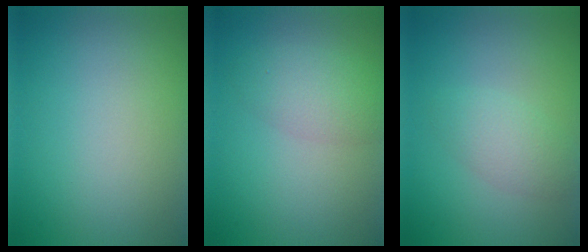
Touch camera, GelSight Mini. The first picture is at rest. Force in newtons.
{"total": 2.9, "press": 2.9, "slide": 0.1}
{"total": 2.4, "press": 2.4, "slide": 0.1}